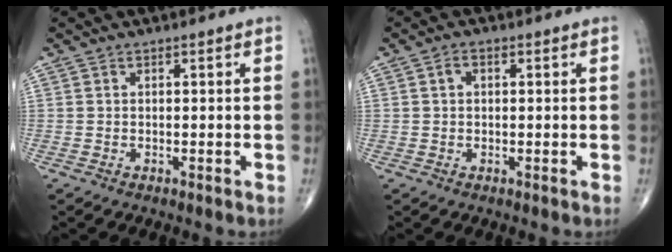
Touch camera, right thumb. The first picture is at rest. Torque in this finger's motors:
{"motor_torque": [-0.27, 0.31, -0.12, 0.22, 0.04]}